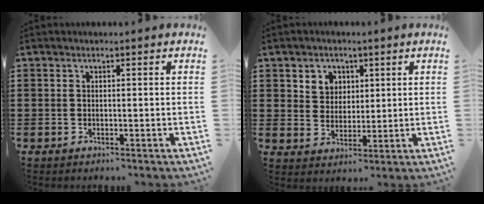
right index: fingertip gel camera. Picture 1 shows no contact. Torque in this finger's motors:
{"motor_torque": [0.12, 0.05, 0.26, 0.05]}